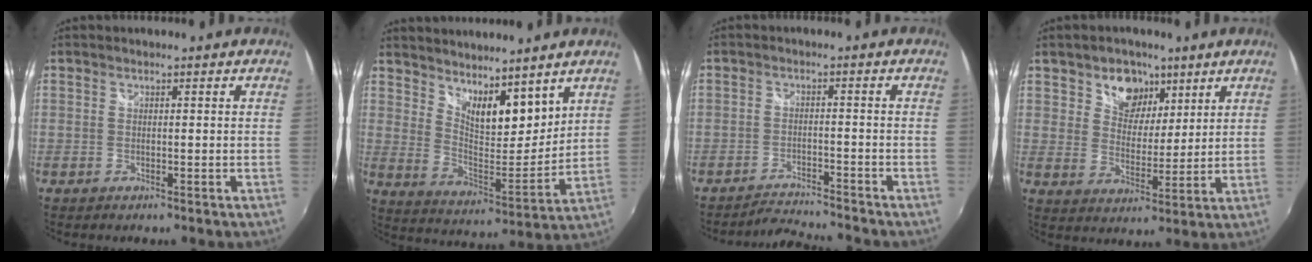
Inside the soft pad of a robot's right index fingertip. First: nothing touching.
{"total": 12.9, "force": [9.5, 4.8, 7.3], "torque": [-0.107, -0.010, 0.168]}
{"total": 5.8, "force": [-5.7, -0.8, 0.5], "torque": [-0.030, 0.000, -0.095]}
{"total": 8.8, "force": [5.1, 6.3, 3.6], "torque": [-0.058, 0.003, 0.086]}